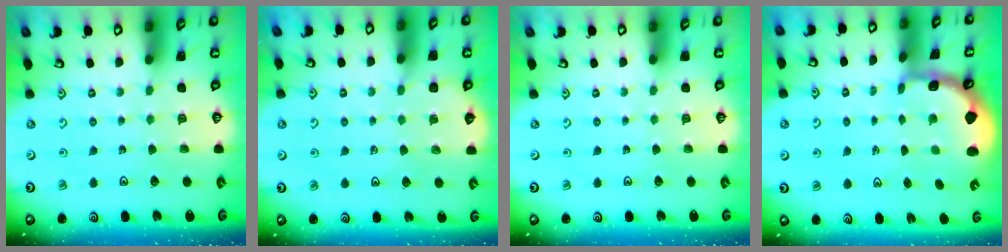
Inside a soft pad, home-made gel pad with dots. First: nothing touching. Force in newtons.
{"total": 2.3, "press": 2.2, "slide": 0.4}
{"total": 0.0}
{"total": 1.9, "press": 1.8, "slide": 0.6}